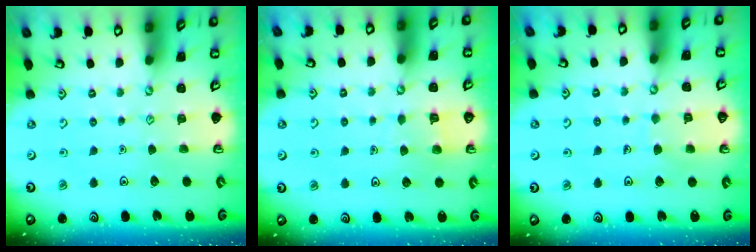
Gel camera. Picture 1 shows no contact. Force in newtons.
{"total": 4.8, "press": 4.8, "slide": 0.2}
{"total": 6.8, "press": 6.8, "slide": 0.4}